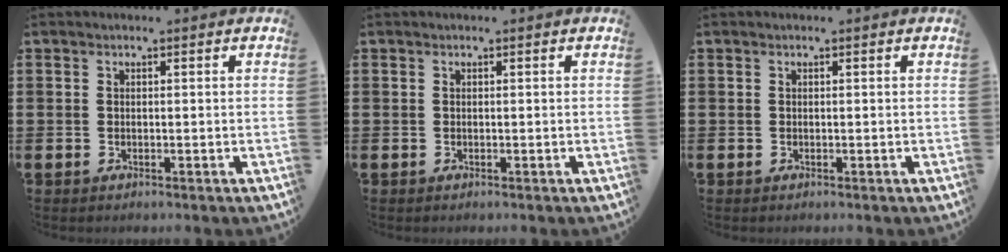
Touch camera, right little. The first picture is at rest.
{"total": 0.0}
{"total": 0.0}